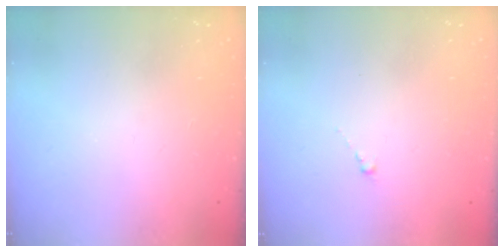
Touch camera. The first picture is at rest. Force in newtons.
{"total": 0.0}